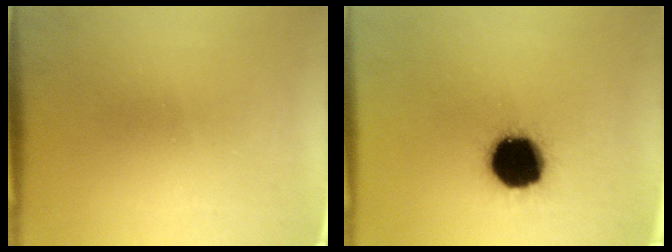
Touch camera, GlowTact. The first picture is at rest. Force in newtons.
{"total": 19.1}